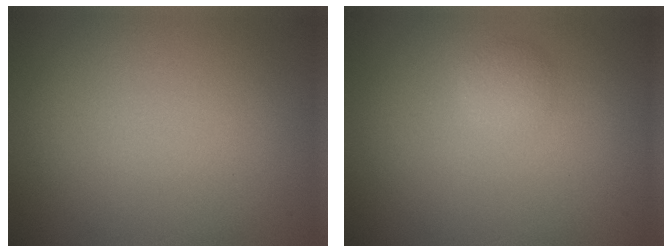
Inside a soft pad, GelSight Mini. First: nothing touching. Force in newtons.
{"total": 1.3, "press": 1.3, "slide": 0.1}